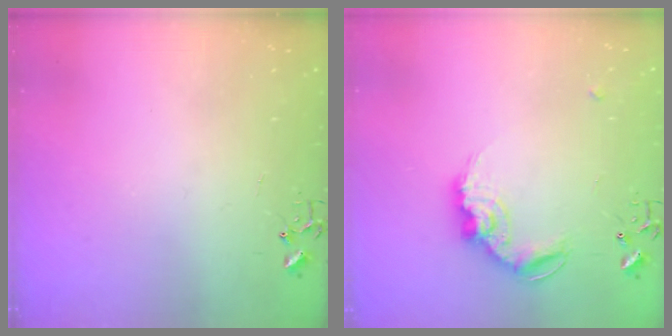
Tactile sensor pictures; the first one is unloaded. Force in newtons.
{"total": 12.7, "press": 12.7, "slide": 0.5}